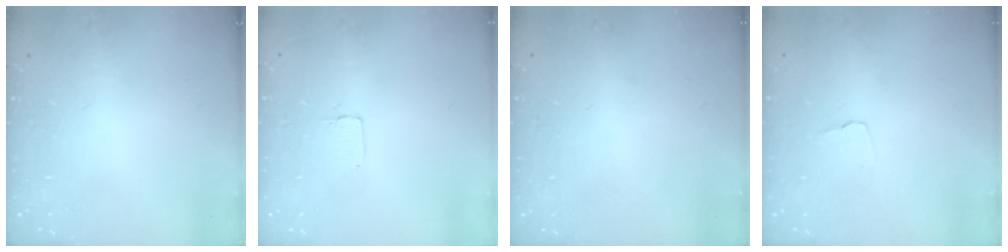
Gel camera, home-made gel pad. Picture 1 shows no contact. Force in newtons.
{"total": 2.0, "press": 2.0, "slide": 0.0}
{"total": 0.0}
{"total": 2.6, "press": 2.6, "slide": 0.2}